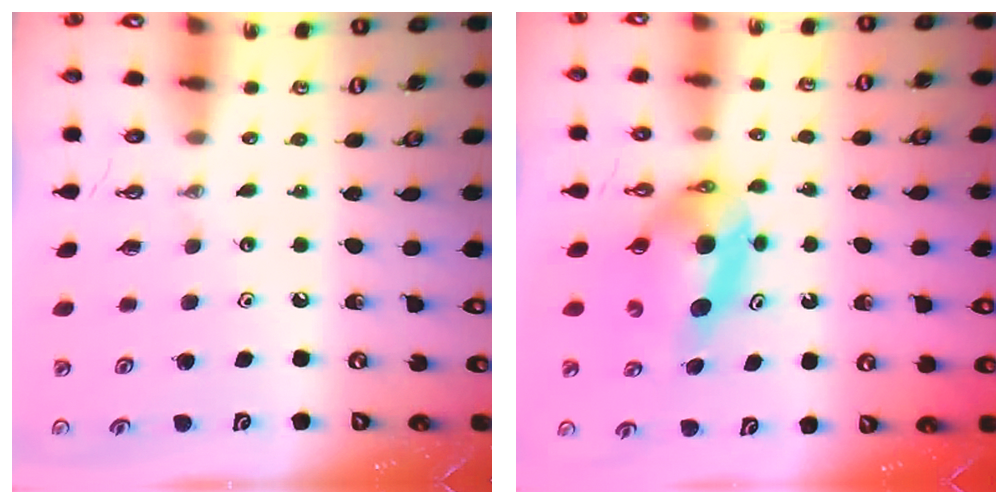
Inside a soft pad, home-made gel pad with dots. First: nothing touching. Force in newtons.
{"total": 5.1, "press": 5.1, "slide": 0.7}